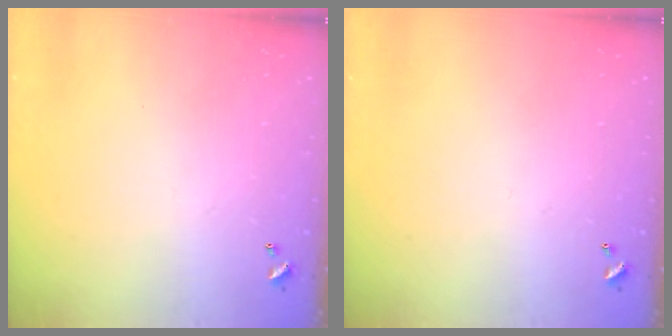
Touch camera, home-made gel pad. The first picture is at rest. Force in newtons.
{"total": 0.0}